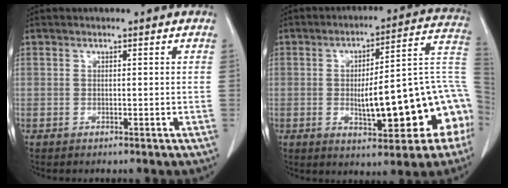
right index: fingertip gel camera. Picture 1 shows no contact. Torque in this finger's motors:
{"motor_torque": [1.40, -0.55, 0.63, 0.16]}